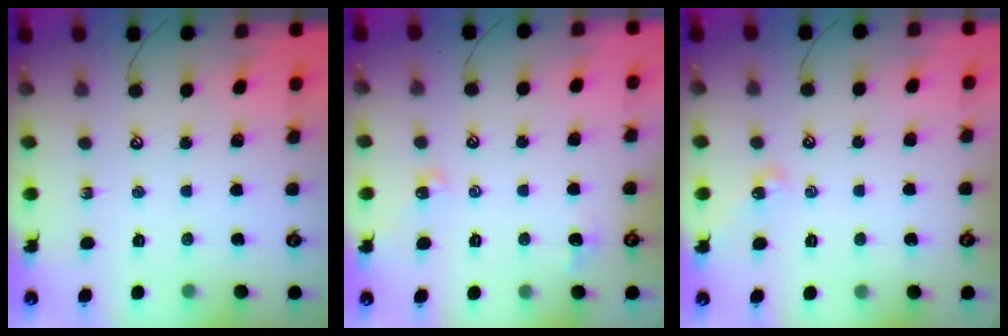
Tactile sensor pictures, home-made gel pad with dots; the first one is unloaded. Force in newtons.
{"total": 2.4, "press": 2.4, "slide": 0.5}
{"total": 4.4, "press": 4.4, "slide": 0.6}